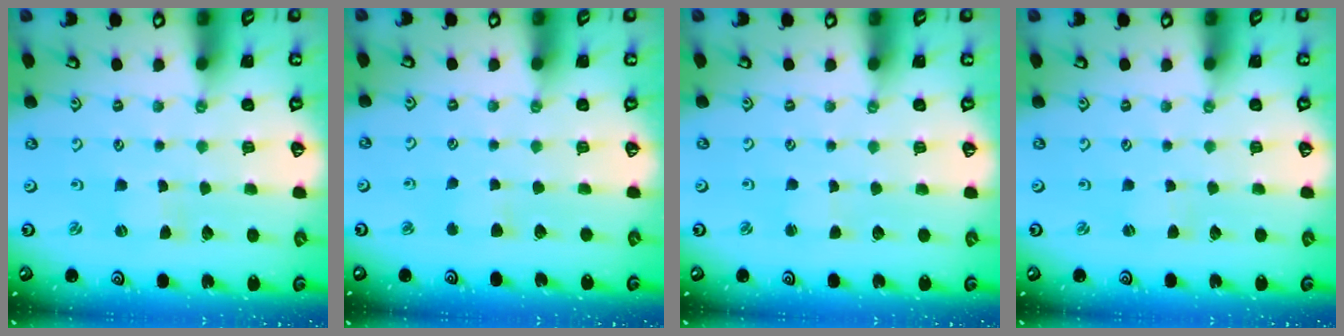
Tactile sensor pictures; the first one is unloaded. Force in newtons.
{"total": 3.3, "press": 3.2, "slide": 0.4}
{"total": 1.4, "press": 1.3, "slide": 0.3}
{"total": 1.2, "press": 1.2, "slide": 0.2}